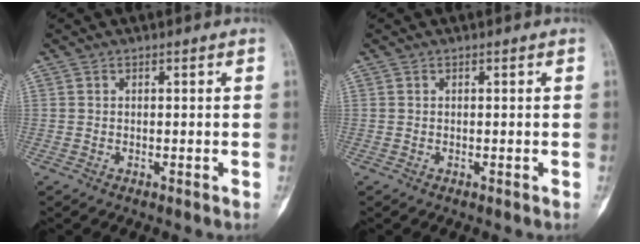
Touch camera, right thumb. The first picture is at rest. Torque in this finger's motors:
{"motor_torque": [-0.07, 0.06, 0.10, -0.10, 0.01]}